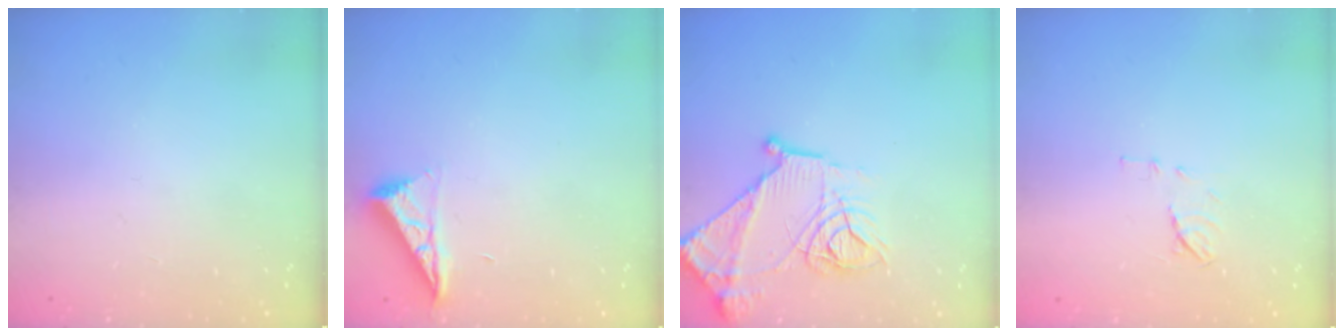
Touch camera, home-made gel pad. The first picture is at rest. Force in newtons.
{"total": 7.1, "press": 7.1, "slide": 0.5}
{"total": 15.5, "press": 15.4, "slide": 1.4}
{"total": 6.9, "press": 6.9, "slide": 0.7}